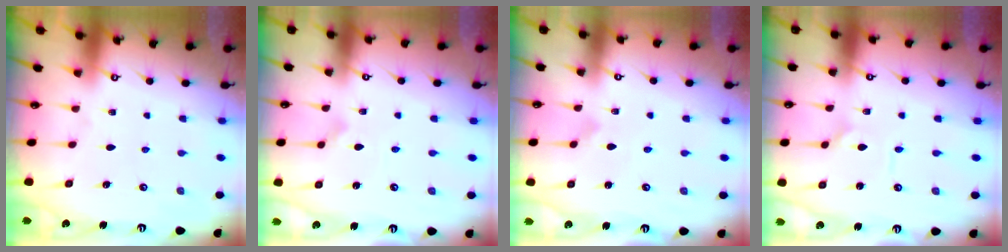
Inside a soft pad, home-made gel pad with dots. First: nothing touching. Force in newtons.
{"total": 2.1, "press": 2.1, "slide": 0.1}
{"total": 1.9, "press": 1.9, "slide": 0.1}
{"total": 1.6, "press": 1.6, "slide": 0.1}